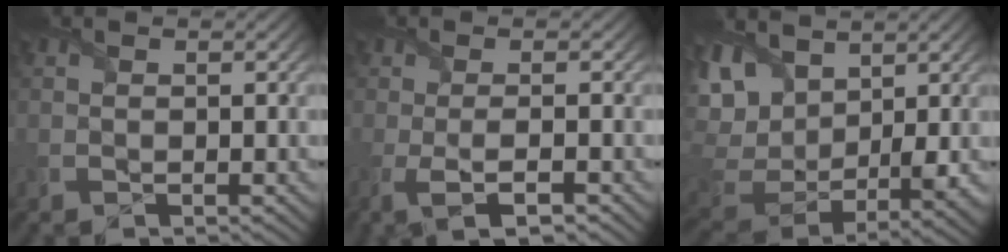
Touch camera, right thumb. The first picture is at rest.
{"total": 3.2, "force": [-1.4, 0.5, 2.8], "torque": [-0.063, -0.004, -0.030]}
{"total": 11.8, "force": [6.0, 6.4, 7.8], "torque": [-0.204, 0.005, 0.117]}